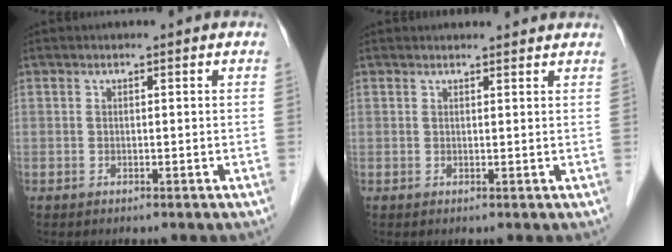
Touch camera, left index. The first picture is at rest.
{"total": 4.5, "force": [4.4, 0.6, 0.9], "torque": [-0.013, 0.018, 0.046]}